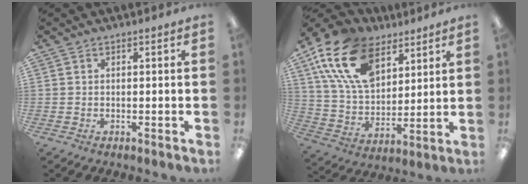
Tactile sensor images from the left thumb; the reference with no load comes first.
{"total": 19.5, "force": [10.5, 11.9, 11.3], "torque": [-0.234, -0.036, 0.192]}